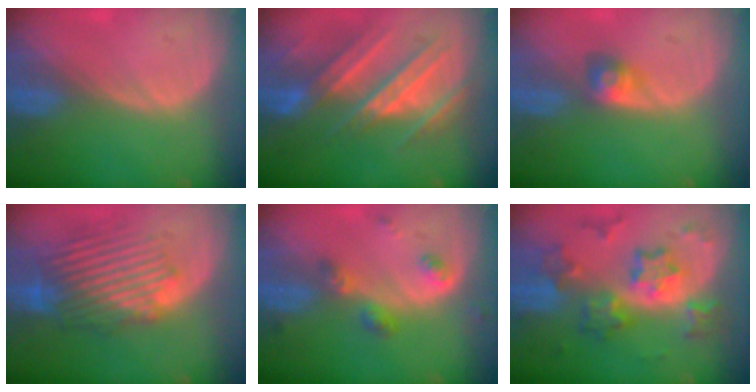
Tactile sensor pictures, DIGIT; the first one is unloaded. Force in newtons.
{"total": 9.4, "press": 9.3, "slide": 1.6}
{"total": 2.9, "press": 2.7, "slide": 1.1}
{"total": 9.8, "press": 9.1, "slide": 3.5}
{"total": 4.5, "press": 4.0, "slide": 2.0}
{"total": 9.2, "press": 9.2, "slide": 0.8}